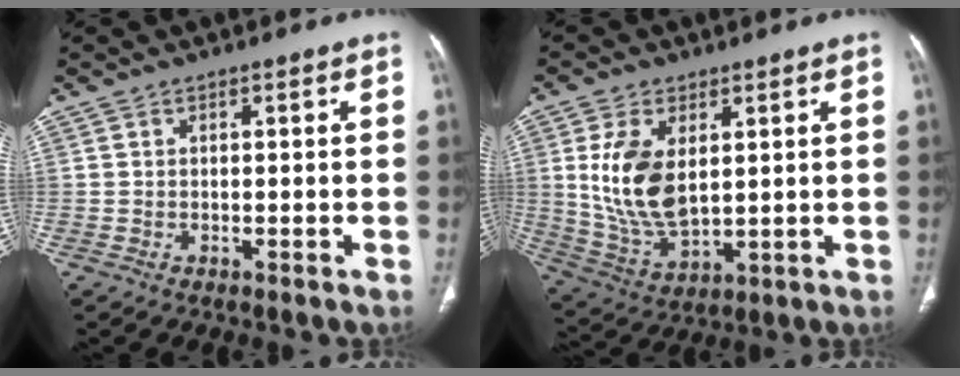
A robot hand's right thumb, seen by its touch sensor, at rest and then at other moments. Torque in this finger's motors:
{"motor_torque": [-0.89, 1.65, 0.85, -0.03, 0.19]}